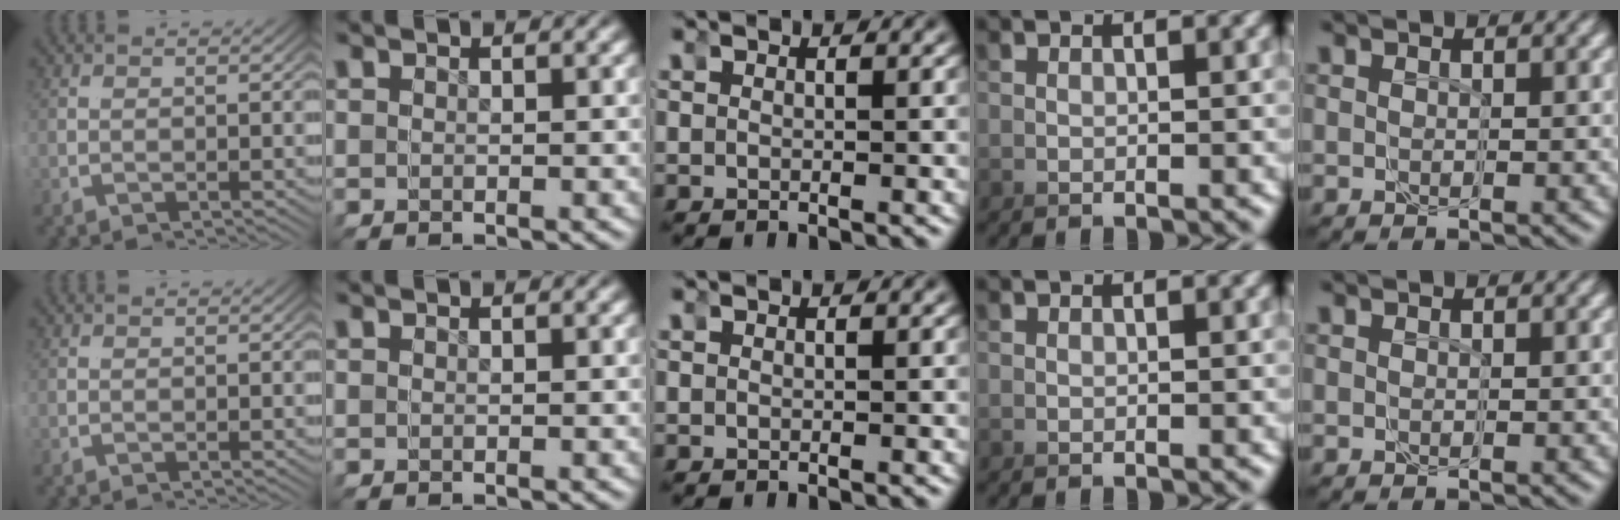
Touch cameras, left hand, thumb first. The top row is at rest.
{}